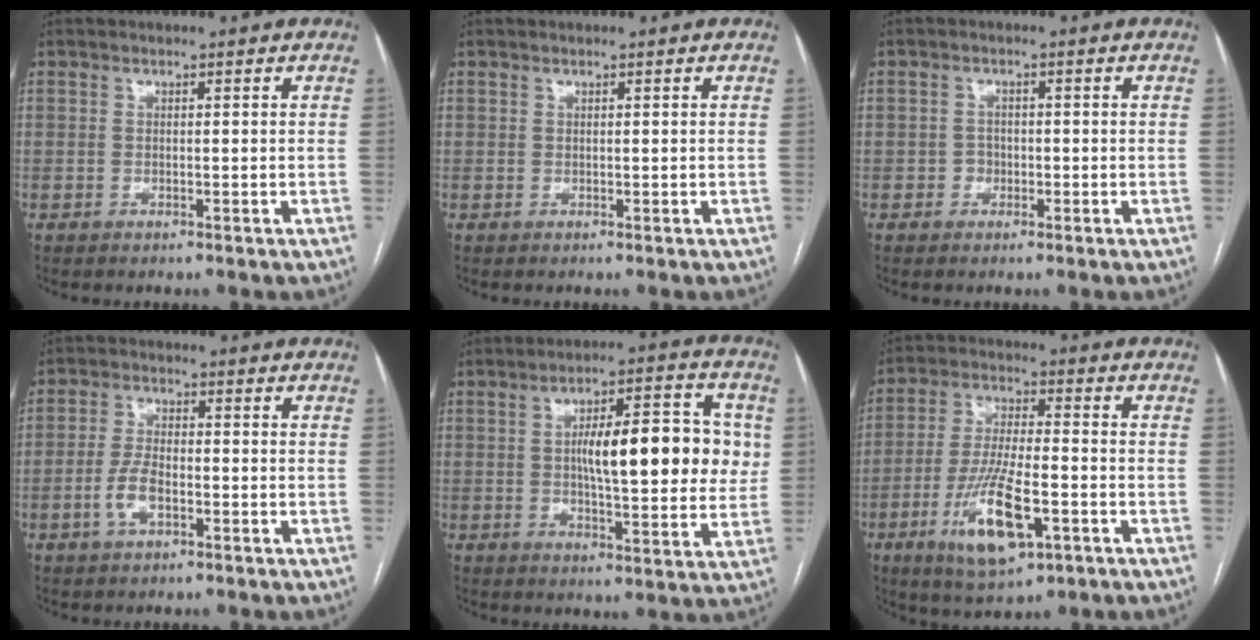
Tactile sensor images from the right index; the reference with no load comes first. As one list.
[{"total": 0.0}, {"total": 1.6, "force": [-0.6, 1.5, 0.2], "torque": [0.006, 0.008, -0.012]}, {"total": 4.6, "force": [-1.8, 2.1, 3.7], "torque": [-0.079, 0.007, -0.035]}, {"total": 15.0, "force": [1.6, 4.0, 14.4], "torque": [-0.208, 0.032, 0.023]}, {"total": 12.9, "force": [-5.1, 3.4, 11.4], "torque": [-0.222, -0.017, -0.086]}]